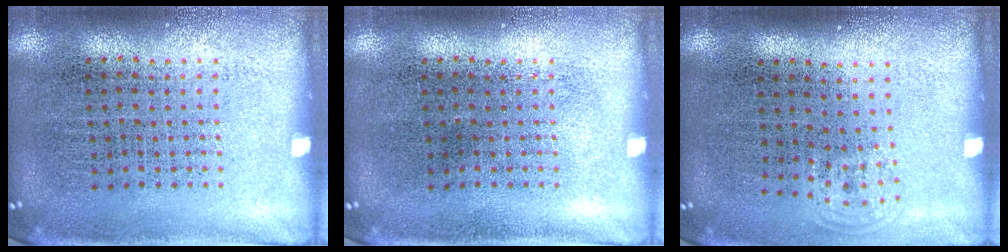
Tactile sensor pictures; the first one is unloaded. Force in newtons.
{"total": 0.0}
{"total": 0.8, "press": 0.6, "slide": 0.5}